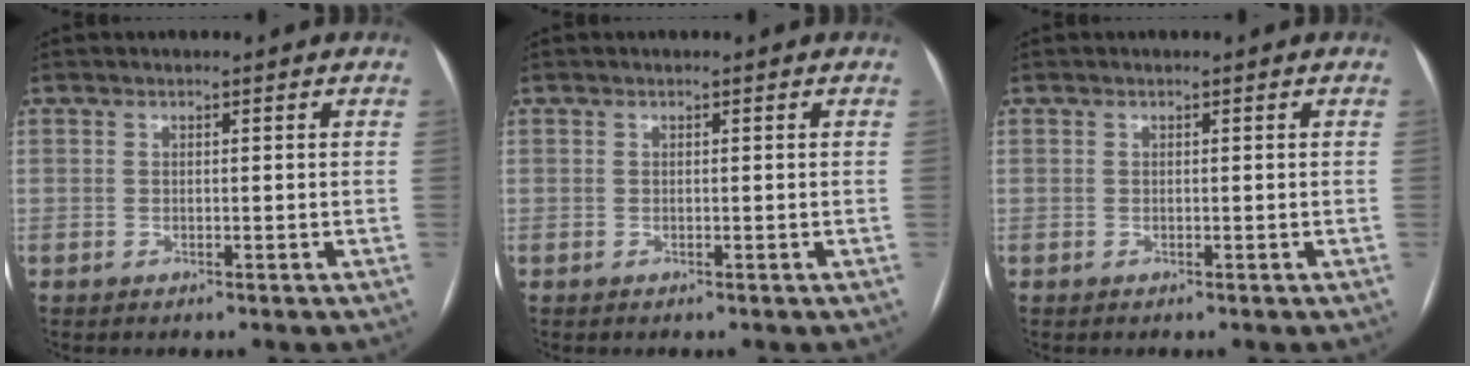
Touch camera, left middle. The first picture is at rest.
{"total": 0.0}
{"total": 0.0}